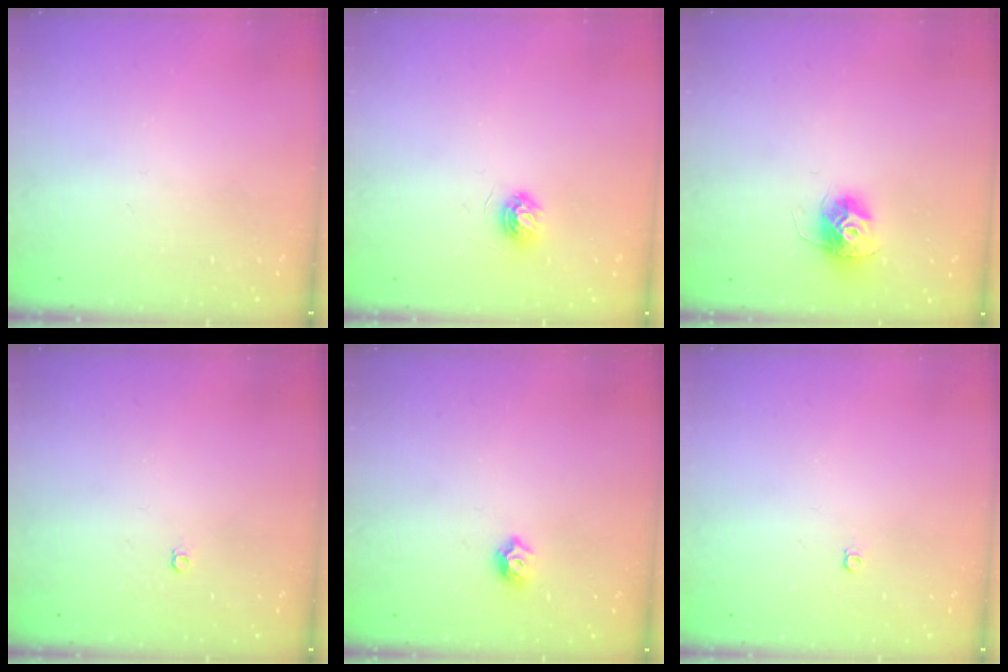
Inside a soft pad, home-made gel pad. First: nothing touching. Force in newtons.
{"total": 5.3, "press": 5.3, "slide": 0.6}
{"total": 10.9, "press": 10.9, "slide": 0.7}
{"total": 3.6, "press": 3.6, "slide": 0.6}
{"total": 5.2, "press": 5.1, "slide": 0.9}
{"total": 3.6, "press": 3.6, "slide": 0.6}